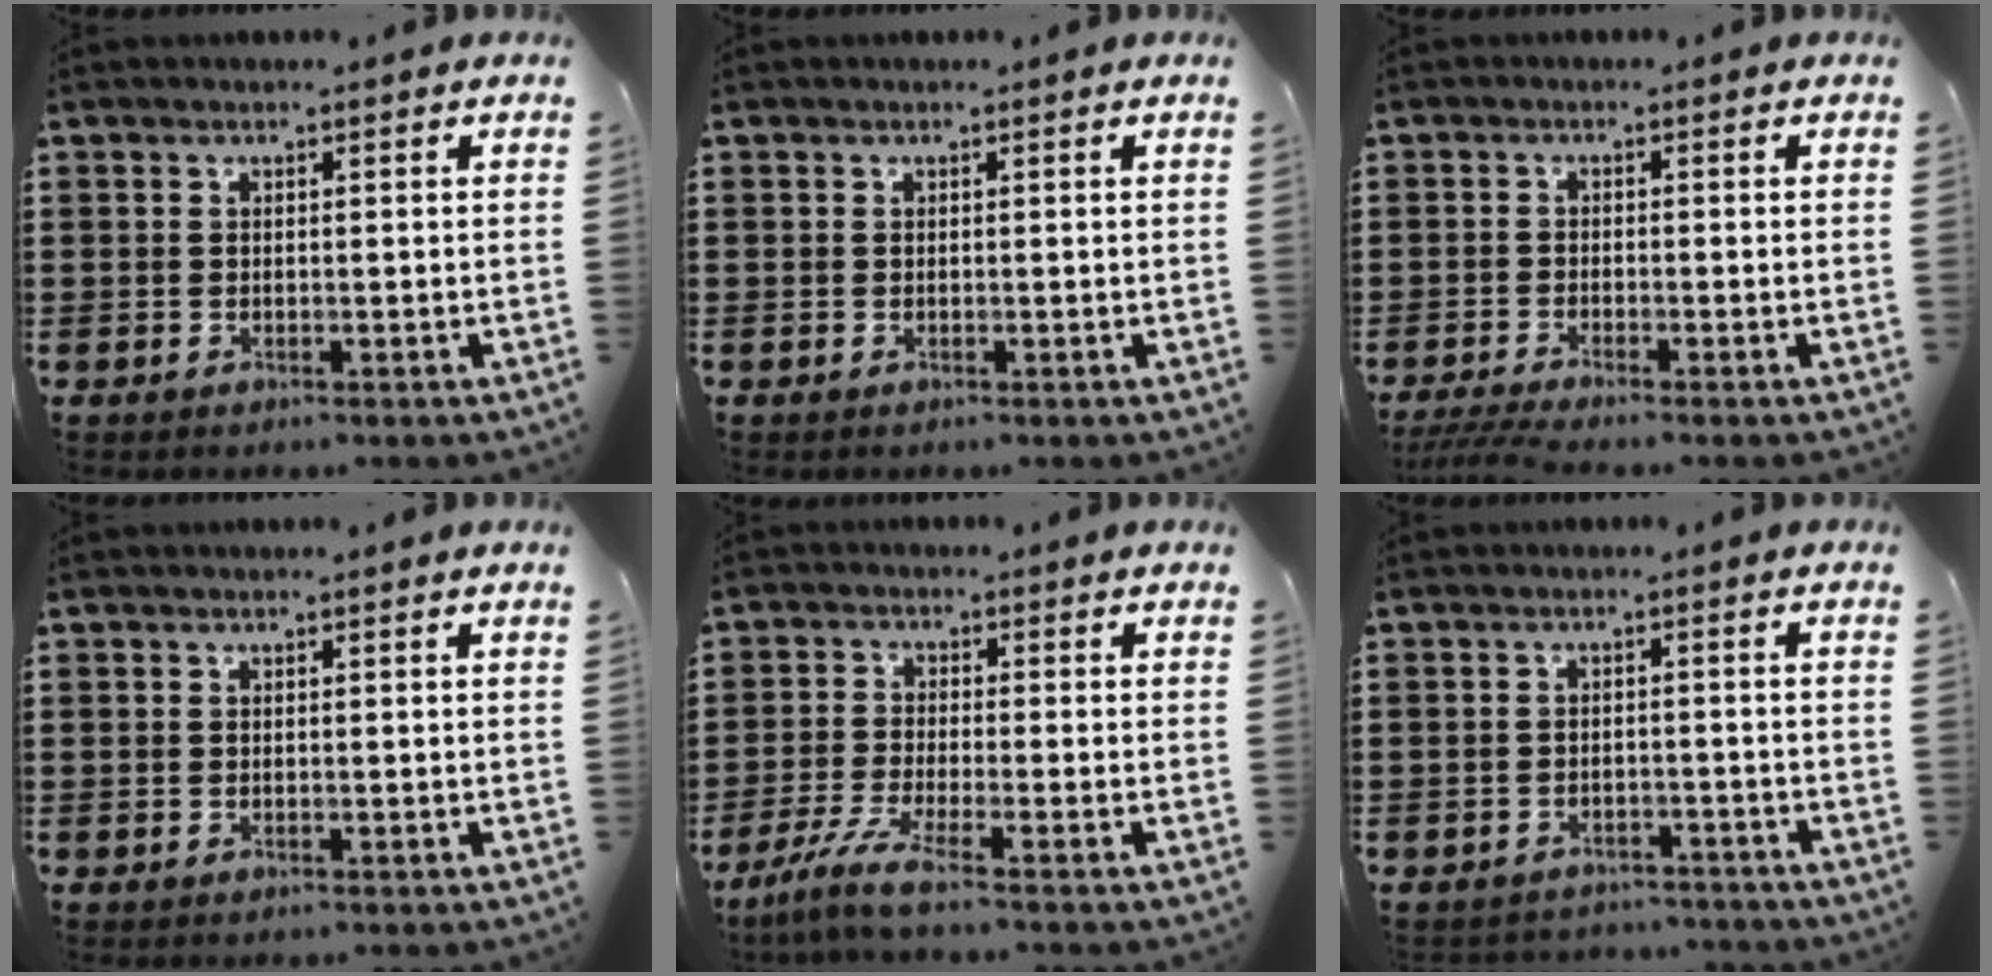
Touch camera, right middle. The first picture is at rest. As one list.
[{"total": 0.0}, {"total": 2.5, "force": [-2.1, -0.2, 1.4], "torque": [-0.032, -0.006, -0.041]}, {"total": 0.0}, {"total": 4.4, "force": [-3.2, 0.0, 3.0], "torque": [-0.081, -0.019, -0.067]}, {"total": 2.4, "force": [-2.3, 0.3, -0.1], "torque": [-0.007, -0.003, -0.051]}]